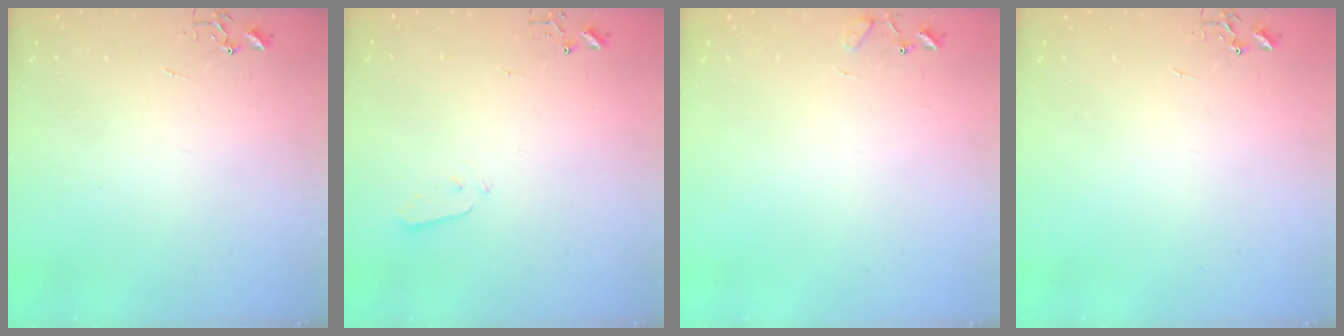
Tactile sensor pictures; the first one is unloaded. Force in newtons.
{"total": 3.0, "press": 2.9, "slide": 0.3}
{"total": 7.6, "press": 7.5, "slide": 0.6}
{"total": 0.0}